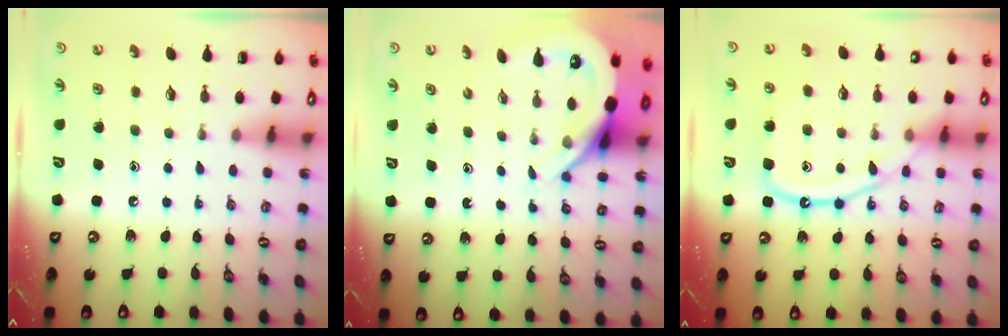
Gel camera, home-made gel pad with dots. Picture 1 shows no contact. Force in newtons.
{"total": 6.4, "press": 6.3, "slide": 0.8}
{"total": 12.0, "press": 11.9, "slide": 1.3}